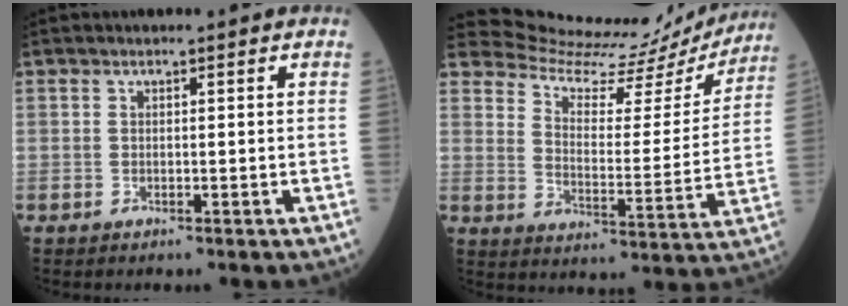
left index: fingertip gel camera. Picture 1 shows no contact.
{"total": 17.1, "force": [16.9, 2.0, 0.9], "torque": [-0.014, -0.060, 0.215]}